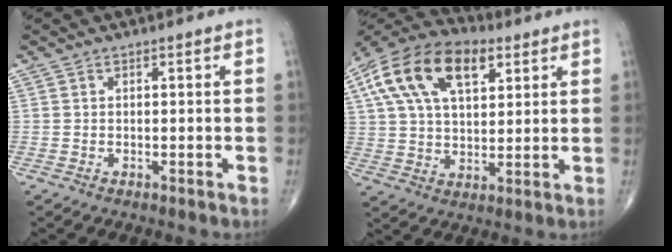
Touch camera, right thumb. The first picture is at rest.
{"total": 18.9, "force": [7.8, 10.3, 13.8], "torque": [-0.243, 0.007, 0.132]}